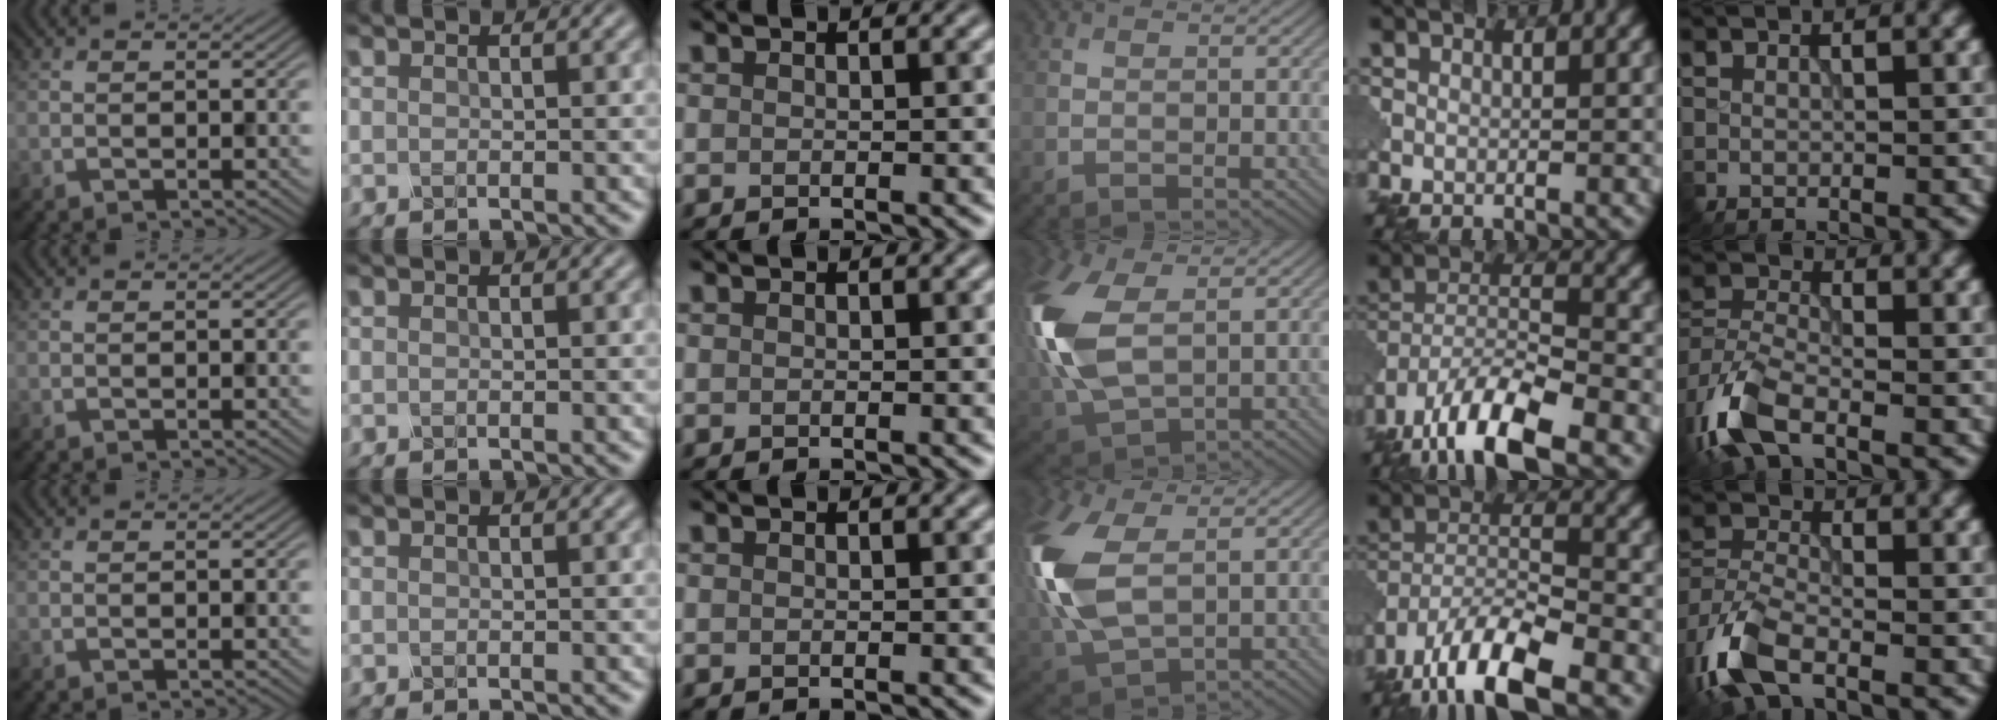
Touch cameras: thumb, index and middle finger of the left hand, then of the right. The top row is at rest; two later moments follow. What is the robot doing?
{"motion": "squeeze", "object": "clothespin"}